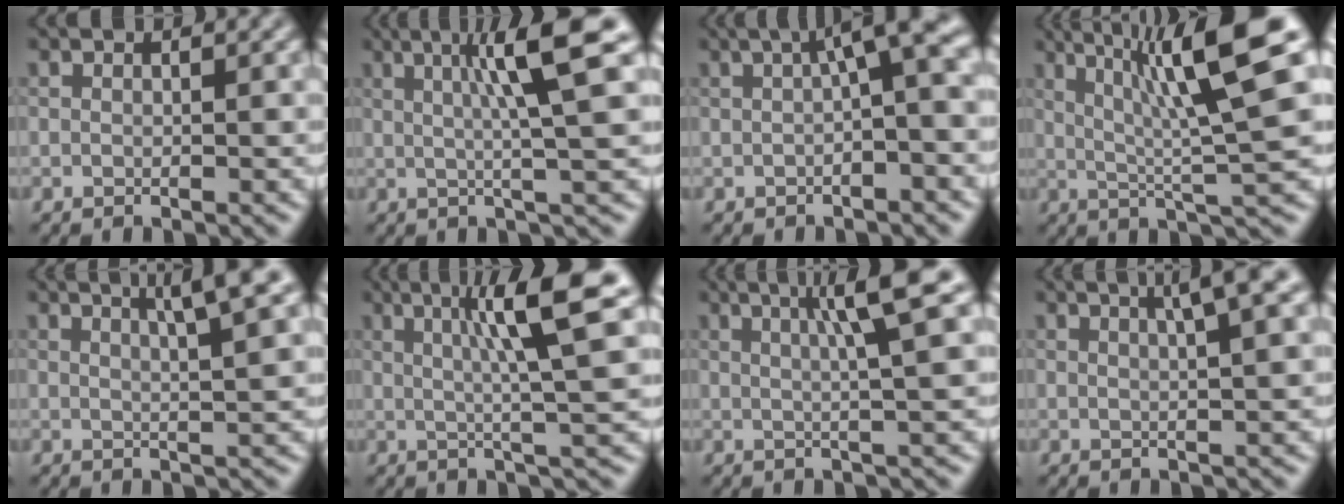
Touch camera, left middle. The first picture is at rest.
{"total": 7.6, "force": [2.0, 1.0, 7.3], "torque": [-0.101, 0.018, 0.029]}
{"total": 5.3, "force": [0.9, 1.0, 5.2], "torque": [-0.065, 0.022, 0.005]}
{"total": 10.2, "force": [3.3, 1.3, 9.6], "torque": [-0.144, 0.009, 0.054]}
{"total": 4.7, "force": [2.5, 0.6, 3.9], "torque": [-0.049, 0.013, 0.037]}
{"total": 9.3, "force": [2.6, 1.4, 8.8], "torque": [-0.118, 0.015, 0.036]}
{"total": 6.1, "force": [2.0, 0.7, 5.7], "torque": [-0.079, 0.016, 0.032]}
{"total": 4.4, "force": [2.1, 0.6, 3.8], "torque": [-0.046, 0.013, 0.029]}